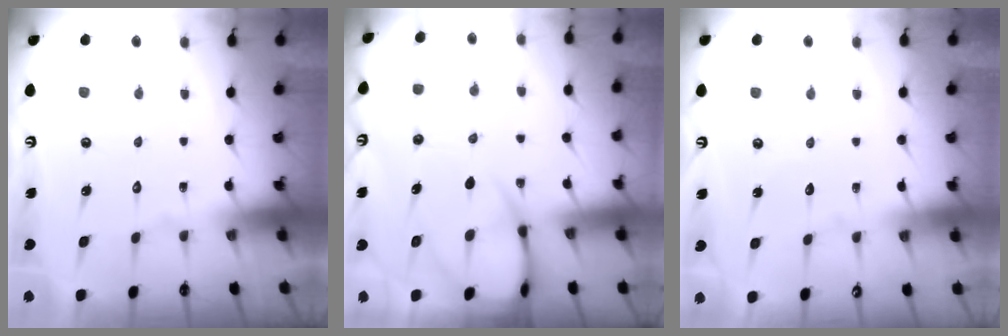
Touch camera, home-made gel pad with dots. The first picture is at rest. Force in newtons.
{"total": 9.7, "press": 9.7, "slide": 1.2}
{"total": 2.9, "press": 2.9, "slide": 0.2}